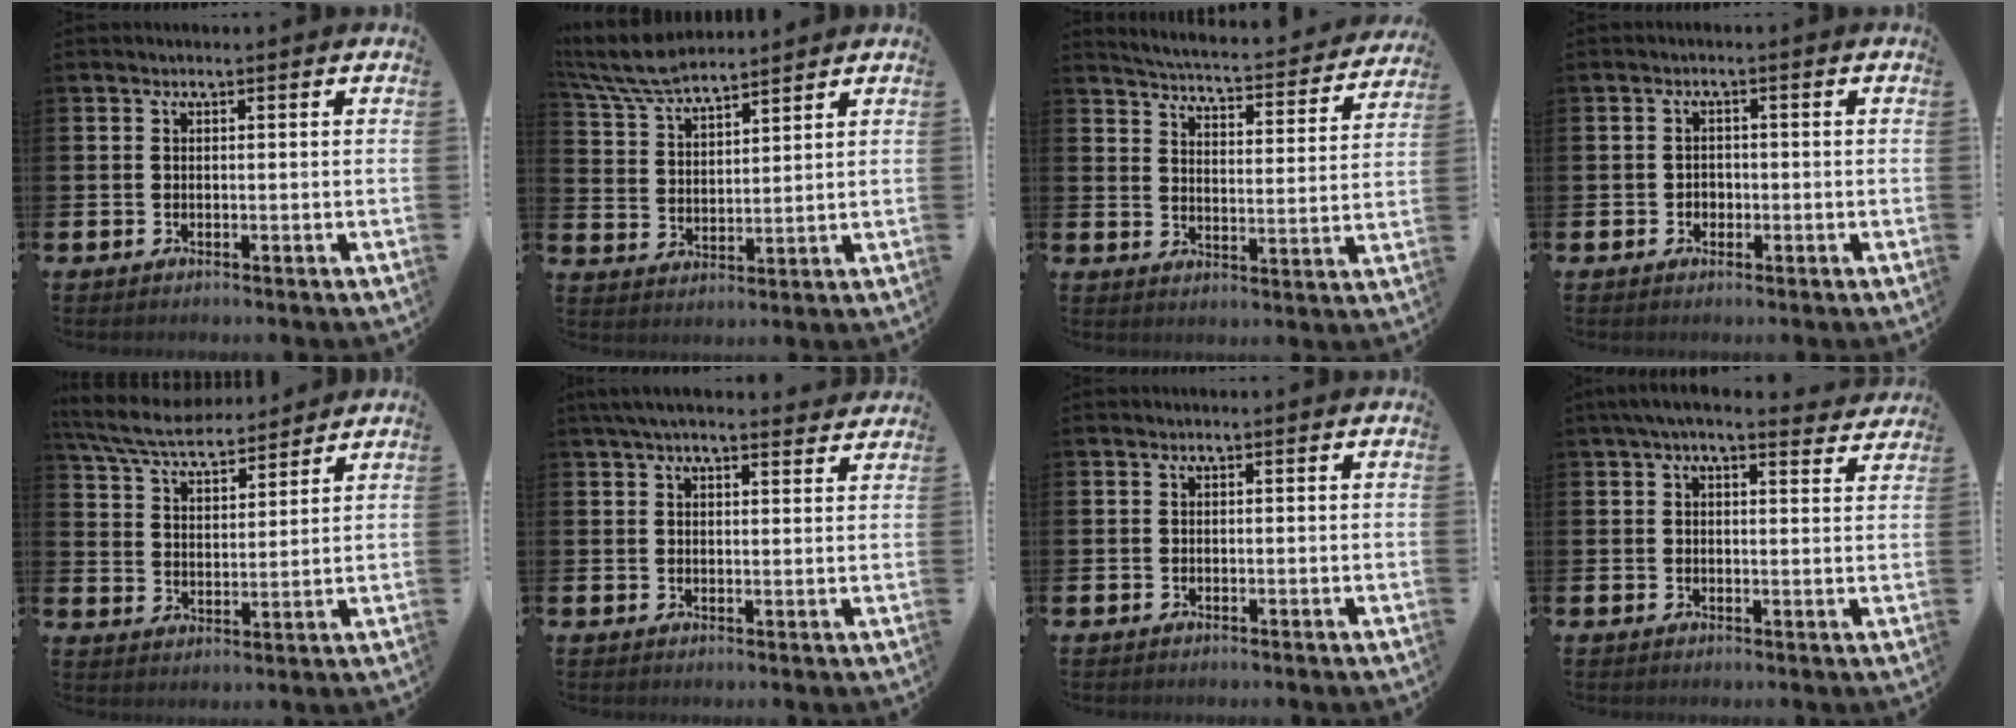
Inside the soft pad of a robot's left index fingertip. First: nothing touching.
{"total": 7.5, "force": [7.1, 1.2, 2.2], "torque": [-0.074, -0.026, 0.131]}
{"total": 4.4, "force": [4.3, 0.2, 1.0], "torque": [-0.045, -0.038, 0.068]}
{"total": 1.5, "force": [-0.5, 1.3, 0.4], "torque": [-0.001, 0.002, -0.014]}
{"total": 7.0, "force": [6.6, 1.4, 2.1], "torque": [-0.071, -0.032, 0.118]}
{"total": 4.3, "force": [3.9, 0.8, 1.7], "torque": [-0.040, -0.009, 0.072]}
{"total": 0.0}
{"total": 4.4, "force": [3.8, 0.9, 2.0], "torque": [-0.037, -0.012, 0.068]}